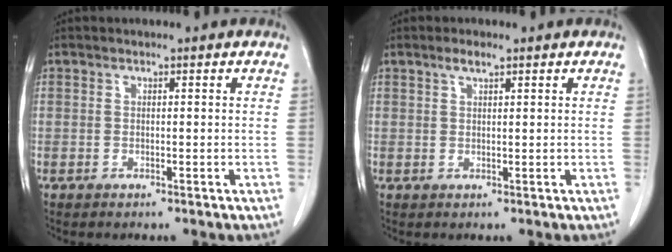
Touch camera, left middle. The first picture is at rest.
{"total": 1.7, "force": [1.2, 0.3, 1.2], "torque": [-0.028, 0.004, 0.022]}